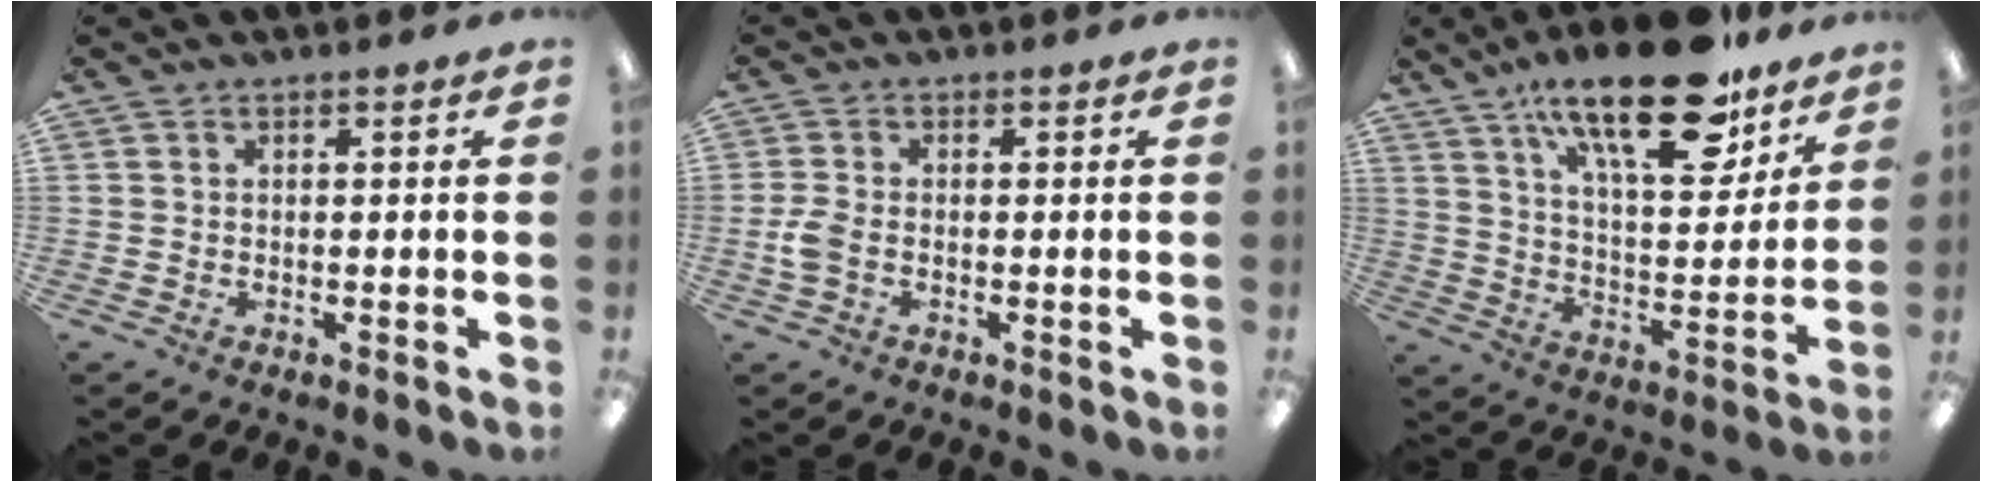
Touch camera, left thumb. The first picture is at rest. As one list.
[{"total": 4.3, "force": [-0.9, 2.5, 3.4], "torque": [-0.077, 0.002, -0.019]}, {"total": 22.7, "force": [15.4, 8.1, 14.5], "torque": [-0.223, -0.089, 0.255]}]